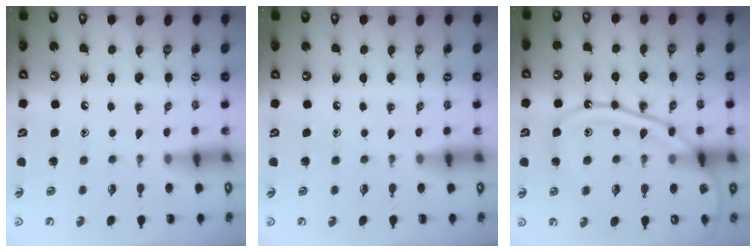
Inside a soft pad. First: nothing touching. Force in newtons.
{"total": 0.0}
{"total": 17.6, "press": 17.5, "slide": 1.9}